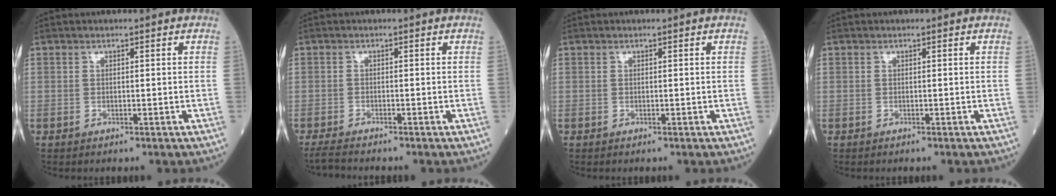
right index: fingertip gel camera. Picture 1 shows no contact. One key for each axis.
{"total": 2.6, "fx": -2.4, "fy": -0.3, "fz": 1.0, "tx": -0.023, "ty": -0.009, "tz": -0.042}
{"total": 0.0}
{"total": 0.0}